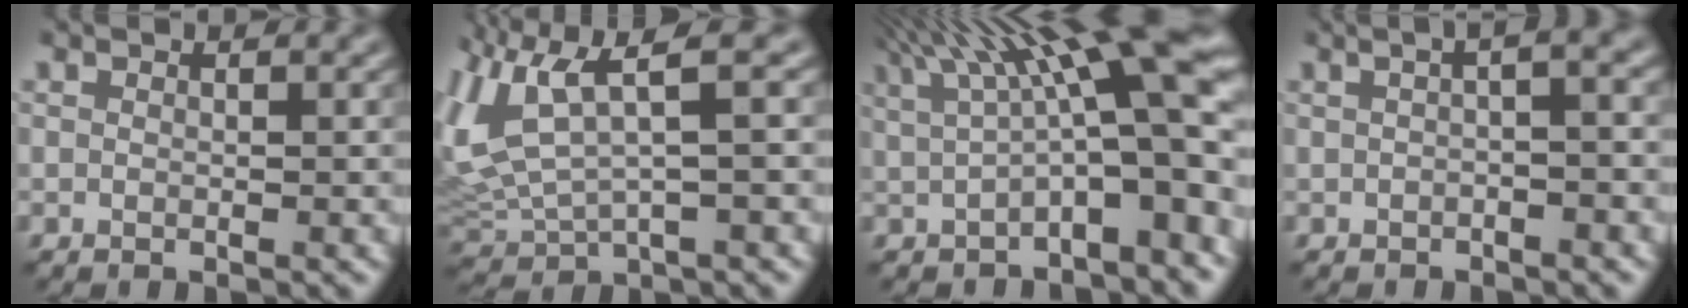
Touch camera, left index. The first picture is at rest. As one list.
[{"total": 6.8, "force": [2.2, 2.6, 5.8], "torque": [-0.146, 0.003, 0.047]}, {"total": 12.0, "force": [2.6, 3.2, 11.3], "torque": [-0.149, 0.022, 0.042]}, {"total": 3.1, "force": [0.1, 0.8, 3.0], "torque": [-0.031, 0.013, -0.001]}]